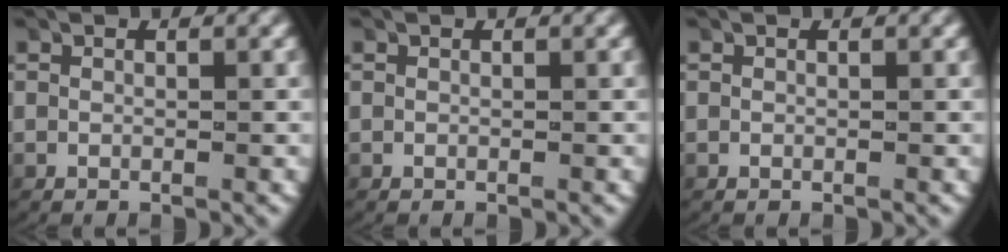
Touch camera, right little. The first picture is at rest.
{"total": 0.0}
{"total": 0.0}